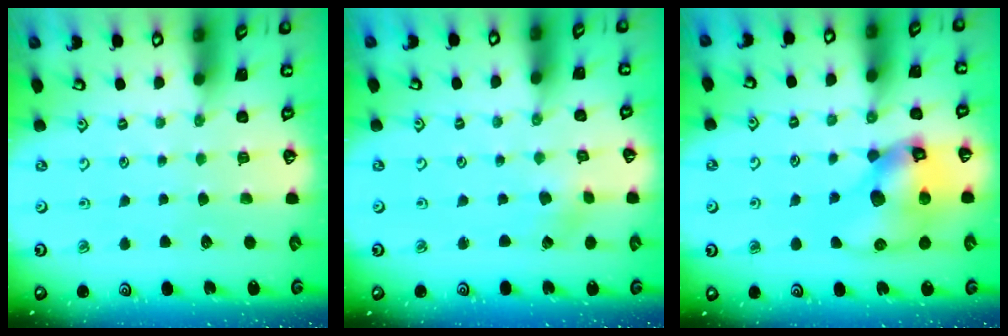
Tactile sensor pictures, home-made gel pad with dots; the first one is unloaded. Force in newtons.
{"total": 1.2, "press": 1.2, "slide": 0.2}
{"total": 15.8, "press": 15.6, "slide": 2.2}